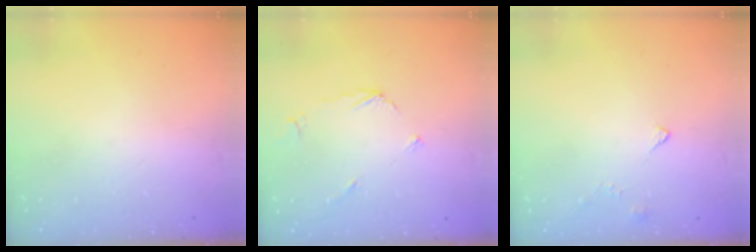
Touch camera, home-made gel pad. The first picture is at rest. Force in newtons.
{"total": 3.4, "press": 3.4, "slide": 0.3}
{"total": 2.6, "press": 2.6, "slide": 0.5}